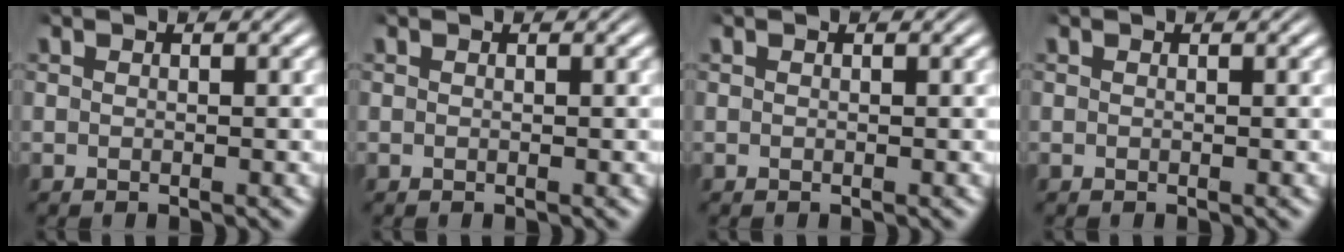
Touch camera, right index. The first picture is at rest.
{"total": 0.0}
{"total": 0.0}
{"total": 0.0}